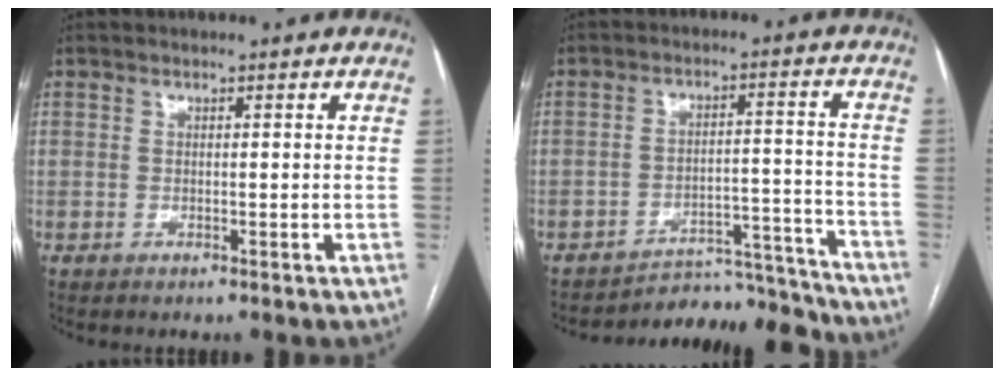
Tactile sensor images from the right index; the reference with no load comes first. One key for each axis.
{"total": 12.0, "fx": -11.9, "fy": 0.8, "fz": -0.5, "tx": 0.022, "ty": 0.034, "tz": -0.174}